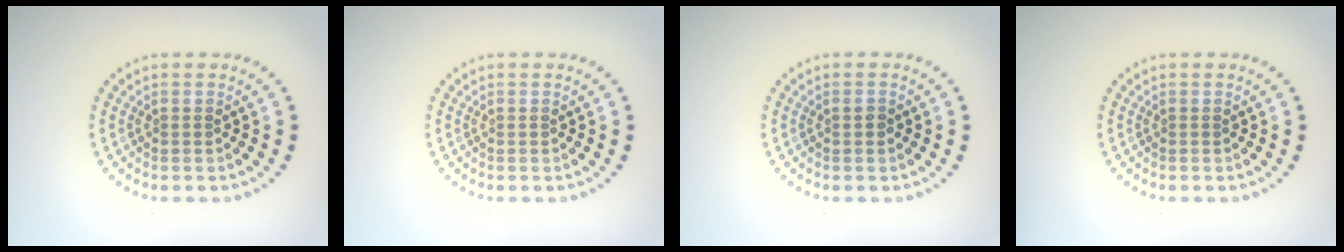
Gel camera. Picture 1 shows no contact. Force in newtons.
{"total": 0.0}
{"total": 0.7, "press": 0.7, "slide": 0.0}
{"total": 0.0}